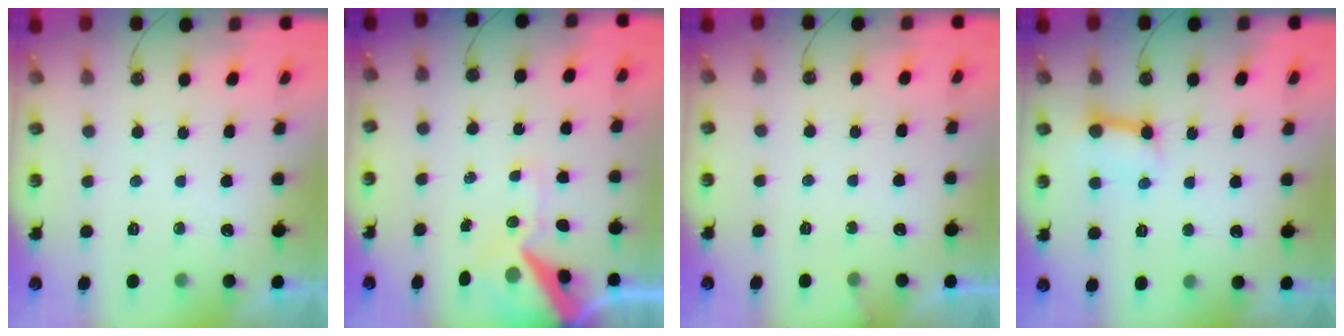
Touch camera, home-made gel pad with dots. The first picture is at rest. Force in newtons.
{"total": 12.7, "press": 12.5, "slide": 2.1}
{"total": 2.8, "press": 2.8, "slide": 0.2}
{"total": 8.3, "press": 8.2, "slide": 0.9}